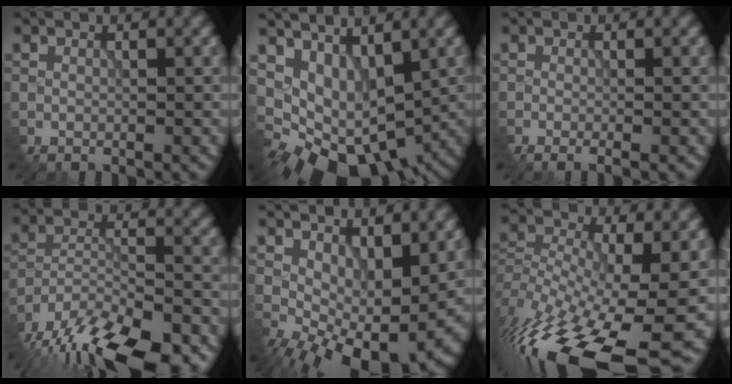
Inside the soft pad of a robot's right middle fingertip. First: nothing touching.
{"total": 6.0, "force": [0.2, 4.6, 3.8], "torque": [-0.044, -0.009, 0.031]}
{"total": 2.0, "force": [-1.1, 0.5, 1.6], "torque": [-0.028, -0.004, -0.015]}
{"total": 15.5, "force": [-13.0, 5.1, 6.6], "torque": [-0.130, -0.021, -0.178]}
{"total": 10.2, "force": [-0.9, 5.8, 8.4], "torque": [-0.118, -0.017, 0.007]}
{"total": 15.8, "force": [-8.7, 6.2, 11.7], "torque": [-0.253, -0.013, -0.132]}